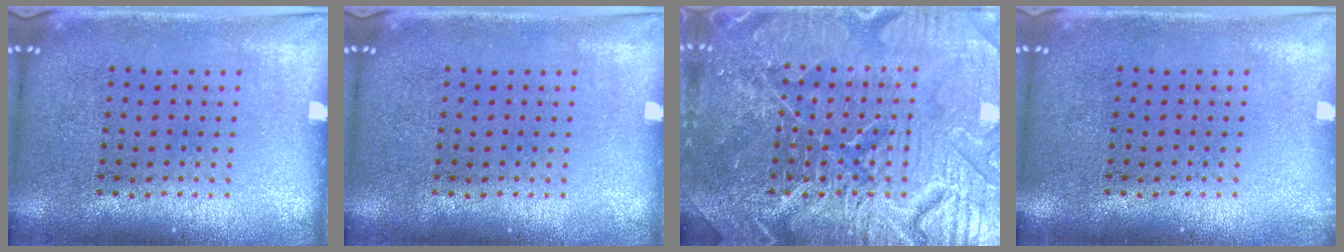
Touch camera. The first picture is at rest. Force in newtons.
{"total": 0.0}
{"total": 7.7, "press": 7.7, "slide": 0.9}
{"total": 0.7, "press": 0.7, "slide": 0.1}